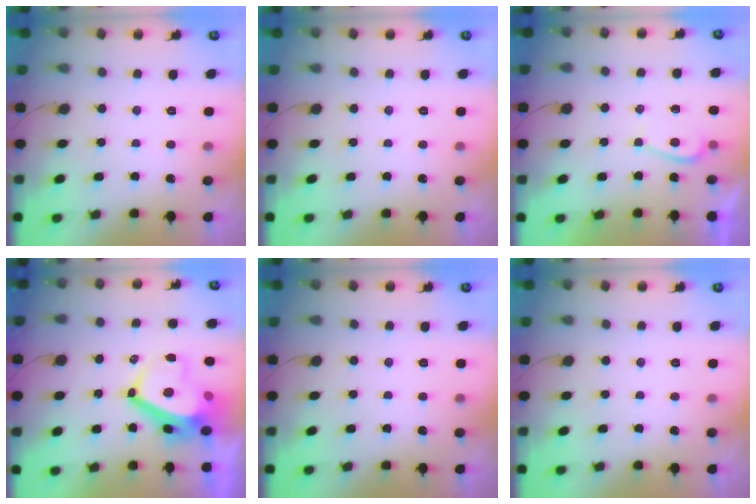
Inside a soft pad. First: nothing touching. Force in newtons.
{"total": 0.0}
{"total": 1.5, "press": 1.4, "slide": 0.5}
{"total": 10.9, "press": 10.8, "slide": 1.5}
{"total": 0.0}
{"total": 0.0}